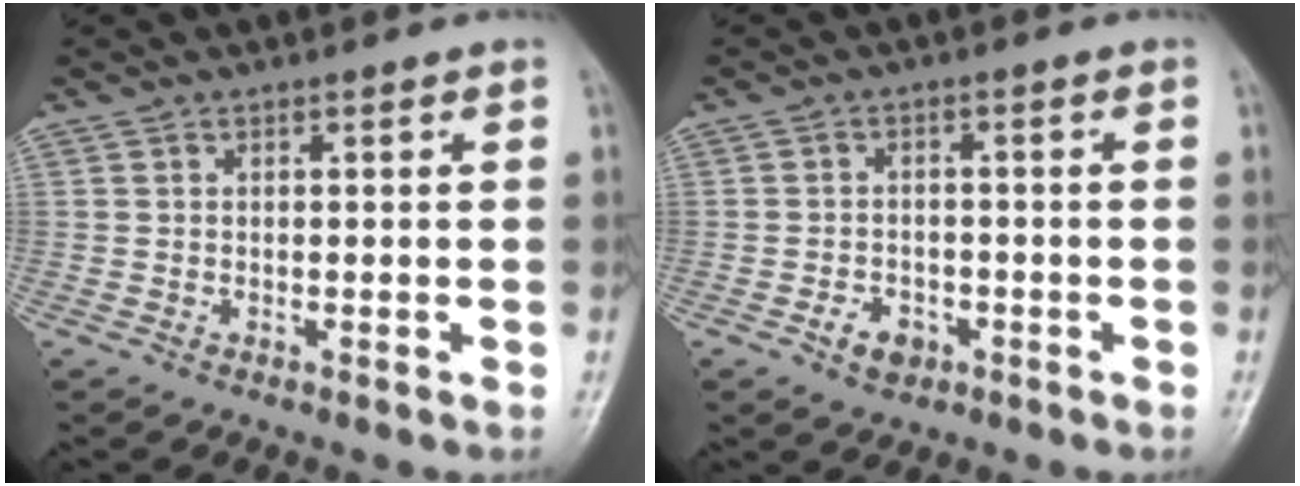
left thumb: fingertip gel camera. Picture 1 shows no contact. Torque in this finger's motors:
{"motor_torque": [-0.03, 0.05, 0.08, 0.05, 0.00]}